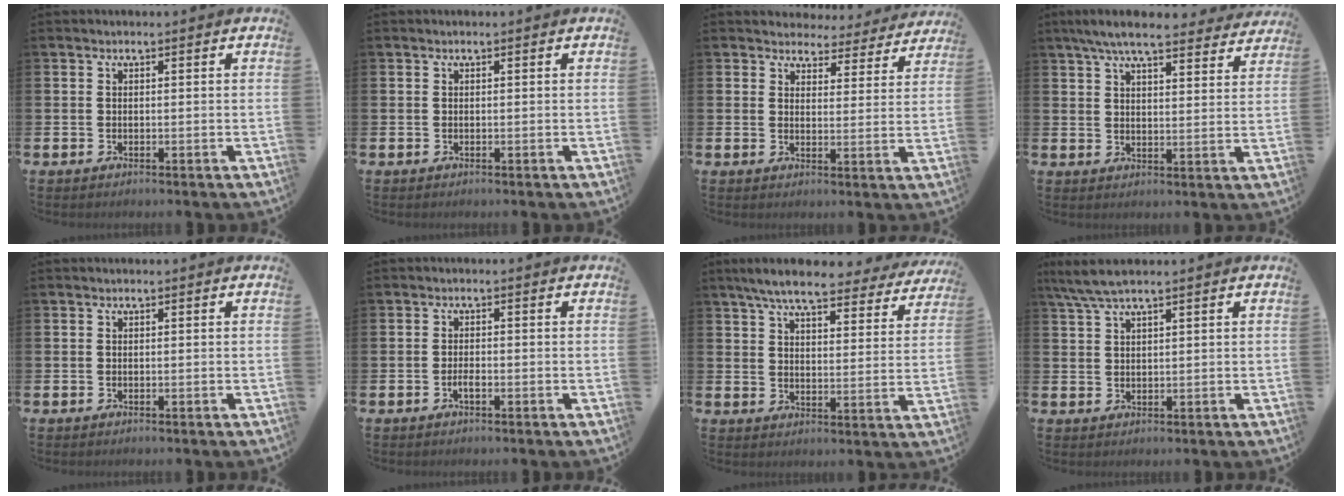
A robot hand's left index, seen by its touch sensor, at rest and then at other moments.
{"total": 0.0}
{"total": 4.0, "force": [3.8, 1.4, 0.0], "torque": [-0.005, -0.033, 0.062]}
{"total": 7.3, "force": [6.7, 1.1, 2.8], "torque": [-0.059, -0.031, 0.118]}
{"total": 0.0}
{"total": 1.4, "force": [-0.6, 0.4, 1.1], "torque": [-0.030, 0.002, -0.010]}
{"total": 7.4, "force": [6.7, 1.1, 3.1], "torque": [-0.069, -0.037, 0.113]}
{"total": 4.2, "force": [3.4, 0.4, 2.5], "torque": [-0.058, -0.004, 0.062]}